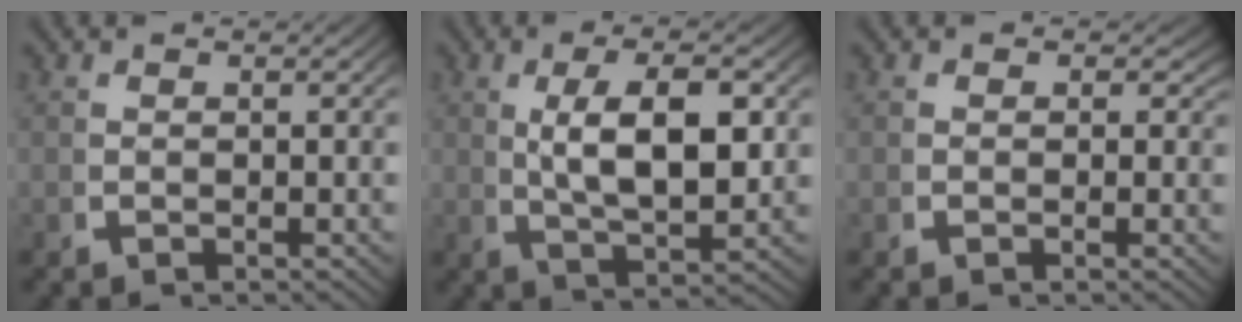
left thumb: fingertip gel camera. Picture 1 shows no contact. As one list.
[{"total": 6.9, "force": [0.6, 3.0, 6.2], "torque": [-0.109, -0.002, 0.013]}, {"total": 1.1, "force": [0.3, 1.1, 0.3], "torque": [-0.004, -0.006, -0.001]}]